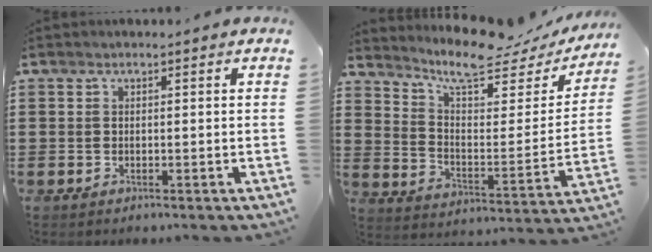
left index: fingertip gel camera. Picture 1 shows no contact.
{"total": 9.0, "force": [7.8, 1.7, 4.3], "torque": [-0.097, -0.051, 0.134]}